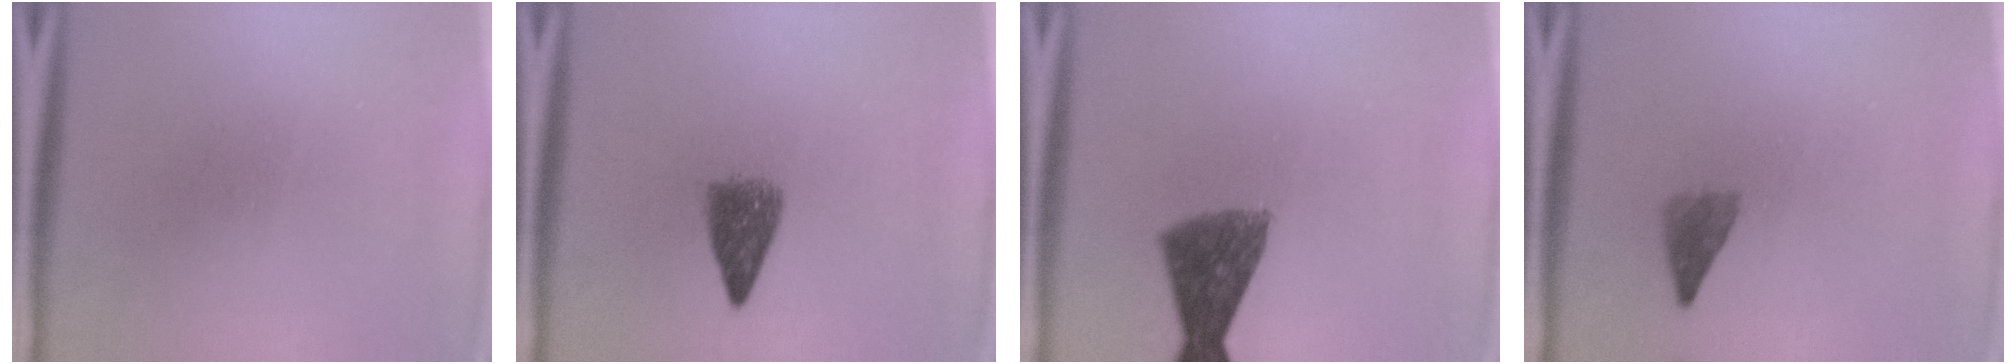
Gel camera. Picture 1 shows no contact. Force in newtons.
{"total": 4.2}
{"total": 8.5}
{"total": 2.4}